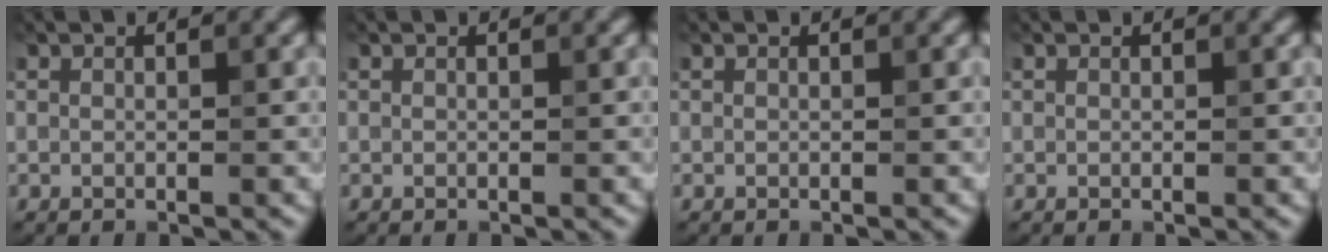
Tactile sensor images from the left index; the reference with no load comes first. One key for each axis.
{"total": 0.0}
{"total": 0.0}
{"total": 0.0}